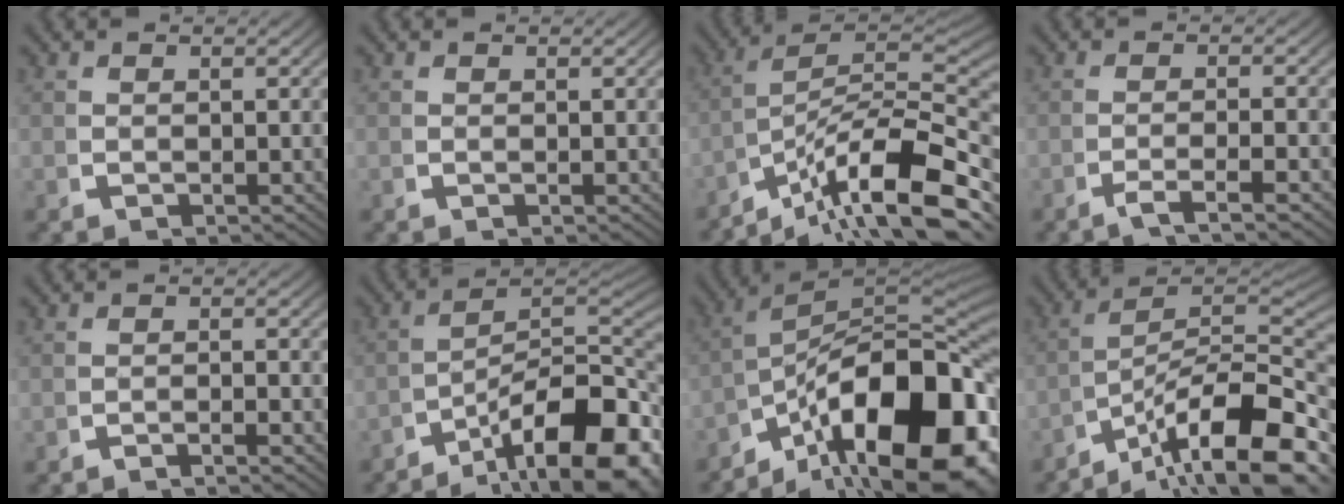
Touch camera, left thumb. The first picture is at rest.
{"total": 0.0}
{"total": 13.4, "force": [-3.9, 8.2, 9.8], "torque": [-0.142, -0.030, -0.059]}
{"total": 2.9, "force": [-1.9, 0.5, 2.1], "torque": [-0.042, 0.000, -0.037]}
{"total": 1.3, "force": [-1.1, 0.1, 0.6], "torque": [-0.010, 0.003, -0.024]}
{"total": 16.0, "force": [-4.2, 10.2, 11.6], "torque": [-0.163, -0.053, -0.052]}
{"total": 20.9, "force": [-4.1, 12.2, 16.5], "torque": [-0.230, -0.052, -0.045]}
{"total": 13.3, "force": [-2.4, 8.5, 10.0], "torque": [-0.138, -0.034, -0.032]}